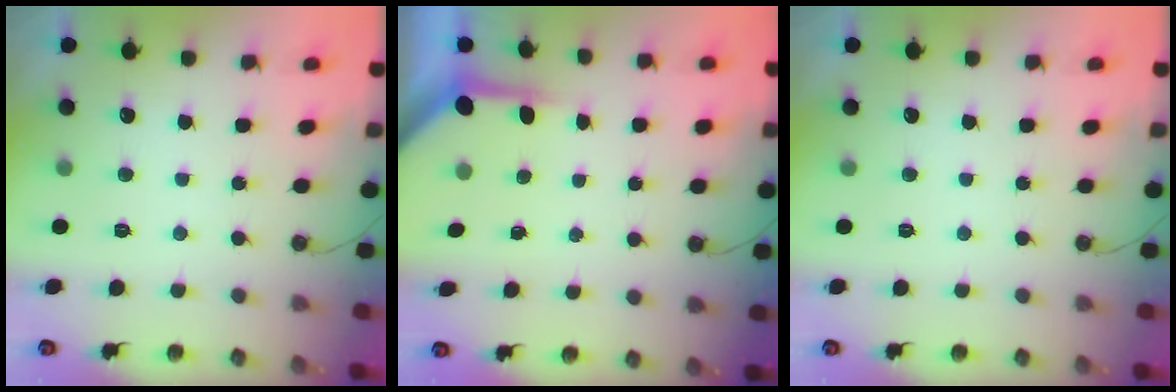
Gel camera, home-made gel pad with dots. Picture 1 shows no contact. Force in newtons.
{"total": 4.0, "press": 4.0, "slide": 0.4}
{"total": 0.0}